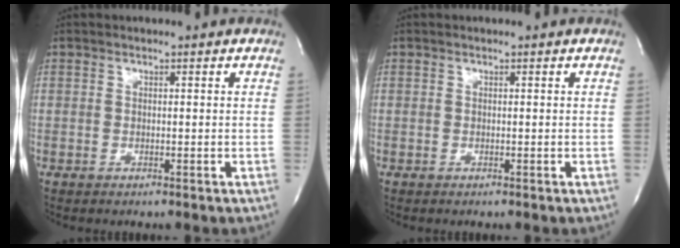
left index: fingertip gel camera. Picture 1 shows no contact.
{"total": 0.0}